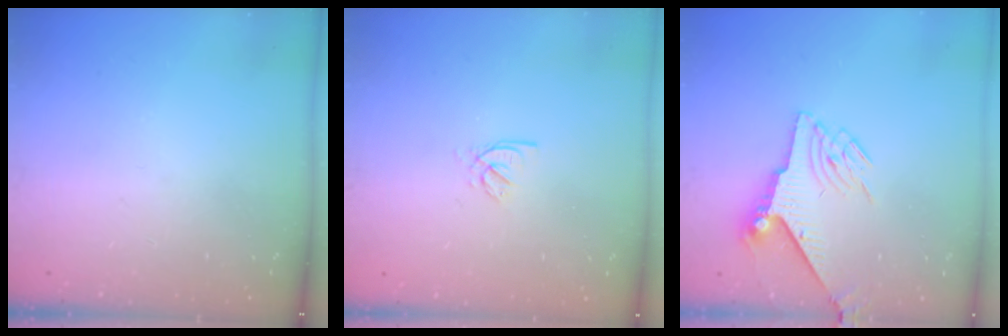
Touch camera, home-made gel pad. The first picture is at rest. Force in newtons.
{"total": 2.0, "press": 2.0, "slide": 0.4}
{"total": 7.0, "press": 6.9, "slide": 1.1}